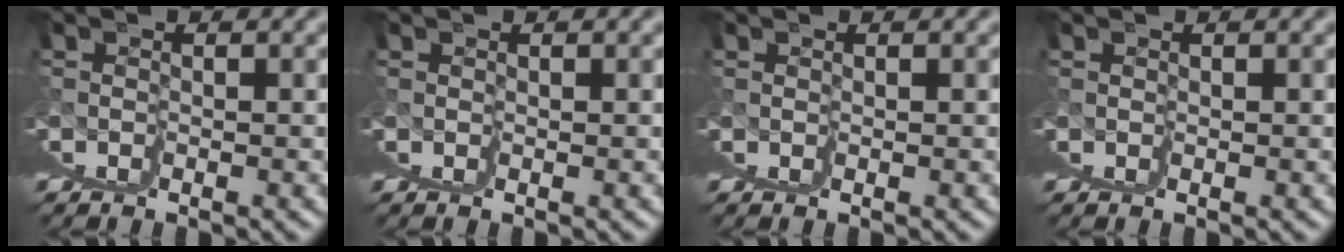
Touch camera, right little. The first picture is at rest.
{"total": 0.0}
{"total": 0.0}
{"total": 0.0}